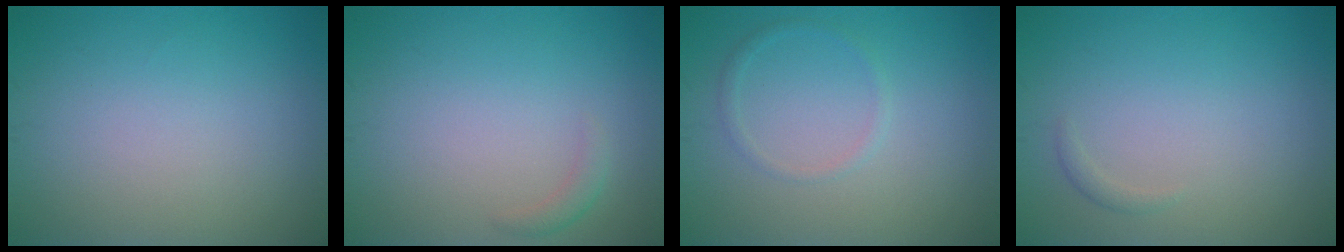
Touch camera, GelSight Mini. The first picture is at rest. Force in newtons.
{"total": 1.0, "press": 1.0, "slide": 0.1}
{"total": 1.0, "press": 1.0, "slide": 0.1}
{"total": 0.6, "press": 0.6, "slide": 0.0}